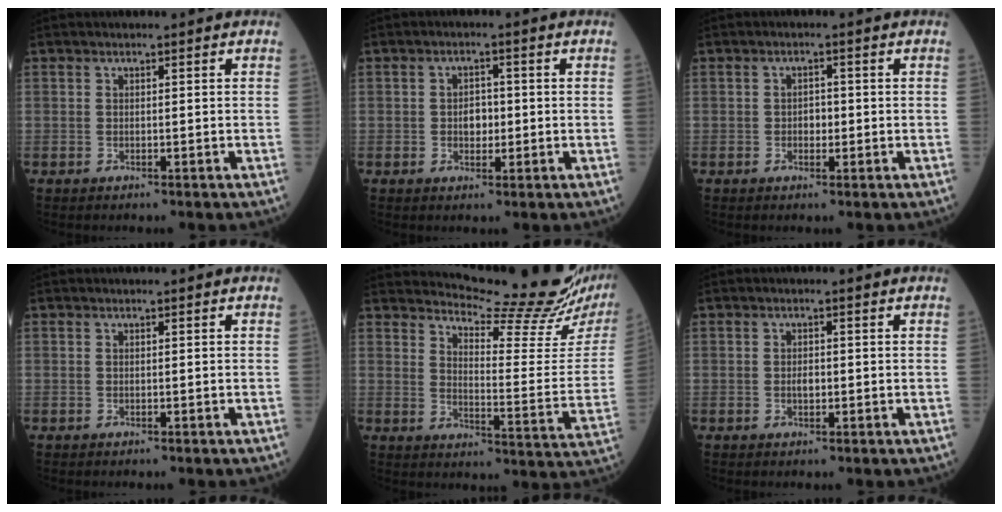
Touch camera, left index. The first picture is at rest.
{"total": 2.8, "force": [-0.4, 1.9, 2.1], "torque": [-0.032, 0.004, -0.005]}
{"total": 1.8, "force": [-0.4, 1.2, 1.2], "torque": [-0.015, 0.003, -0.008]}
{"total": 0.0}
{"total": 19.0, "force": [17.8, -0.8, 6.6], "torque": [-0.109, -0.112, 0.221]}
{"total": 1.4, "force": [-0.3, 0.7, 1.2], "torque": [-0.021, 0.000, -0.005]}